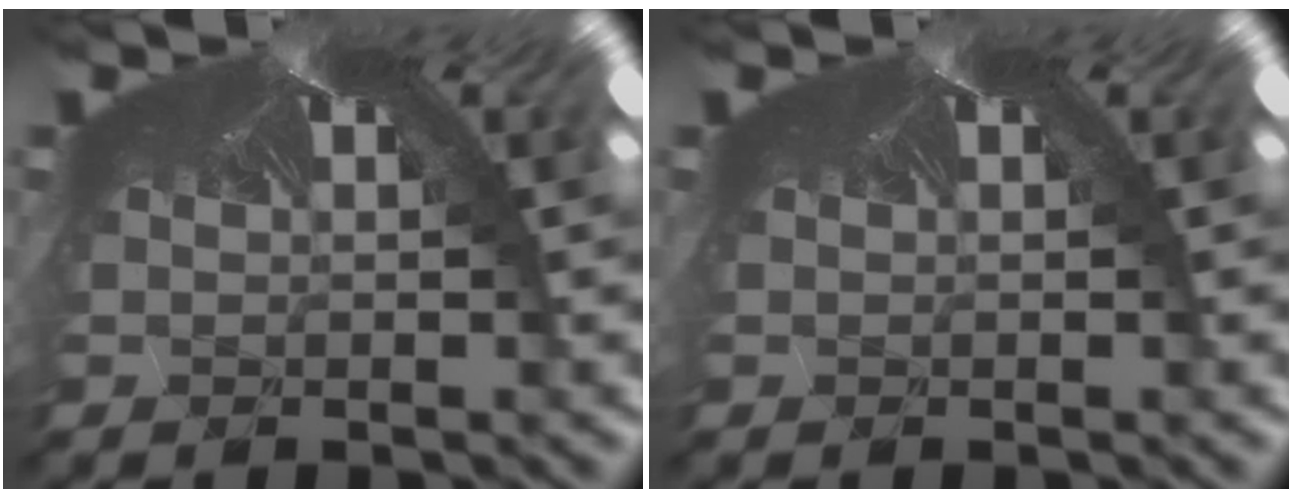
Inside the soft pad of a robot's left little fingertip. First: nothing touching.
{"total": 0.0}